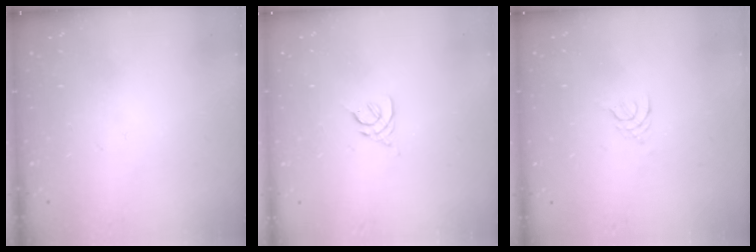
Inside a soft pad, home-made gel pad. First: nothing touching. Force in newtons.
{"total": 2.4, "press": 2.3, "slide": 0.6}
{"total": 1.2, "press": 1.2, "slide": 0.3}